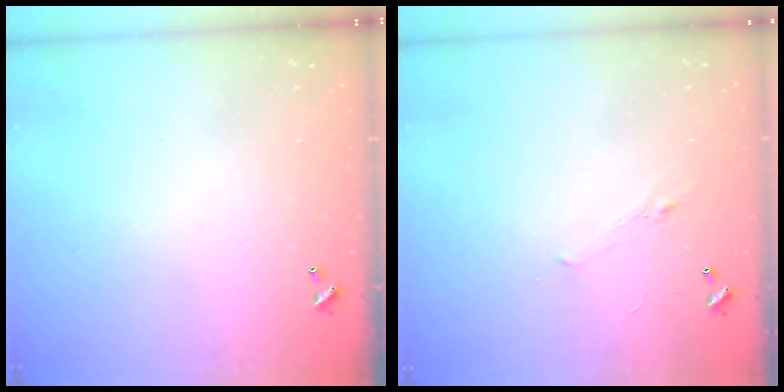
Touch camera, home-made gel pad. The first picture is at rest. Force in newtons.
{"total": 0.7, "press": 0.2, "slide": 0.6}